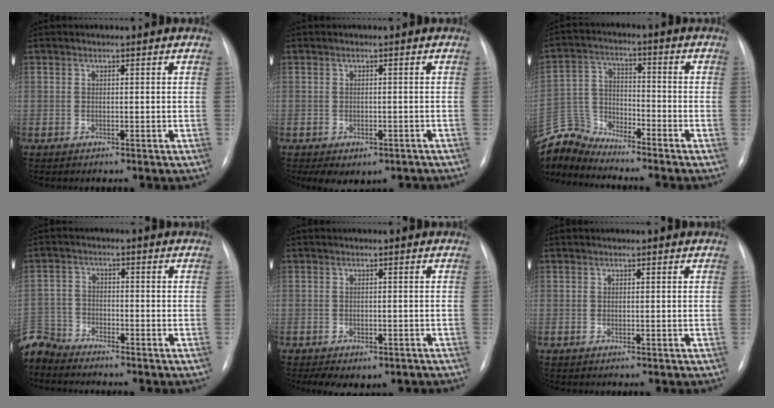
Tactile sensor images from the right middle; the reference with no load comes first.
{"total": 5.6, "force": [-3.8, 3.2, 2.6], "torque": [-0.028, 0.010, -0.043]}
{"total": 7.9, "force": [-7.9, -0.1, -0.8], "torque": [0.006, 0.015, -0.157]}
{"total": 5.9, "force": [-5.8, 1.2, -0.3], "torque": [0.006, -0.004, -0.119]}
{"total": 6.4, "force": [-4.5, 3.4, 3.2], "torque": [-0.043, 0.010, -0.051]}
{"total": 0.0}